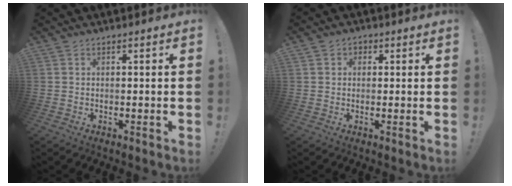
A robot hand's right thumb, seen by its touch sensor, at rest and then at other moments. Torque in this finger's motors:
{"motor_torque": [-0.45, 0.01, 0.06, -0.02, 0.09]}